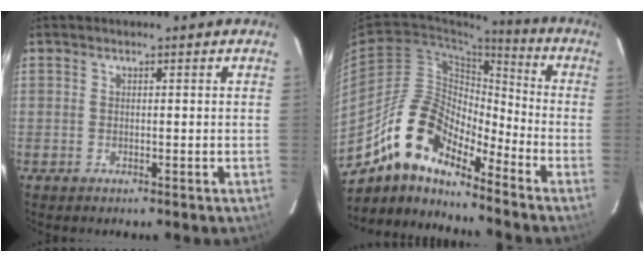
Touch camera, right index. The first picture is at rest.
{"total": 14.9, "force": [-11.6, 5.1, 7.9], "torque": [-0.136, 0.002, -0.229]}